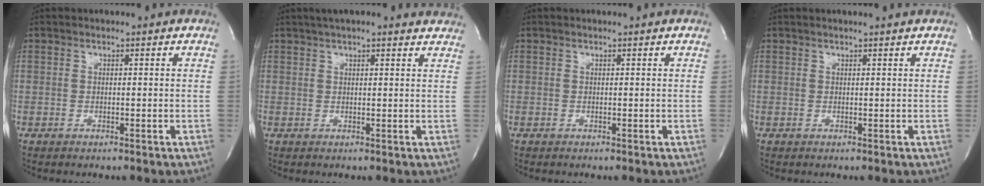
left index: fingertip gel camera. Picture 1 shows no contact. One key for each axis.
{"total": 10.2, "fx": 9.1, "fy": 1.7, "fz": 4.4, "tx": -0.057, "ty": 0.029, "tz": 0.105}
{"total": 0.0}
{"total": 1.7, "fx": 1.5, "fy": -0.3, "fz": 0.7, "tx": -0.012, "ty": 0.005, "tz": 0.021}